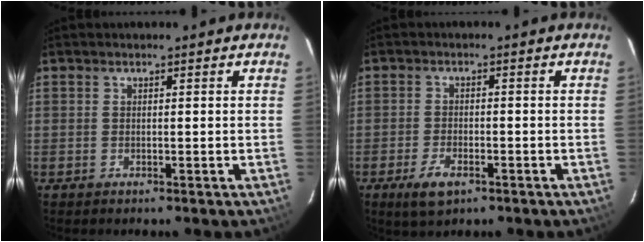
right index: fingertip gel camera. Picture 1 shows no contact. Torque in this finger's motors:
{"motor_torque": [0.35, -0.32, 0.05, 0.02]}